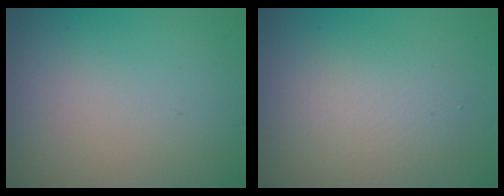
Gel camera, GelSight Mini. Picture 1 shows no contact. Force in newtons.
{"total": 3.2, "press": 3.2, "slide": 0.3}